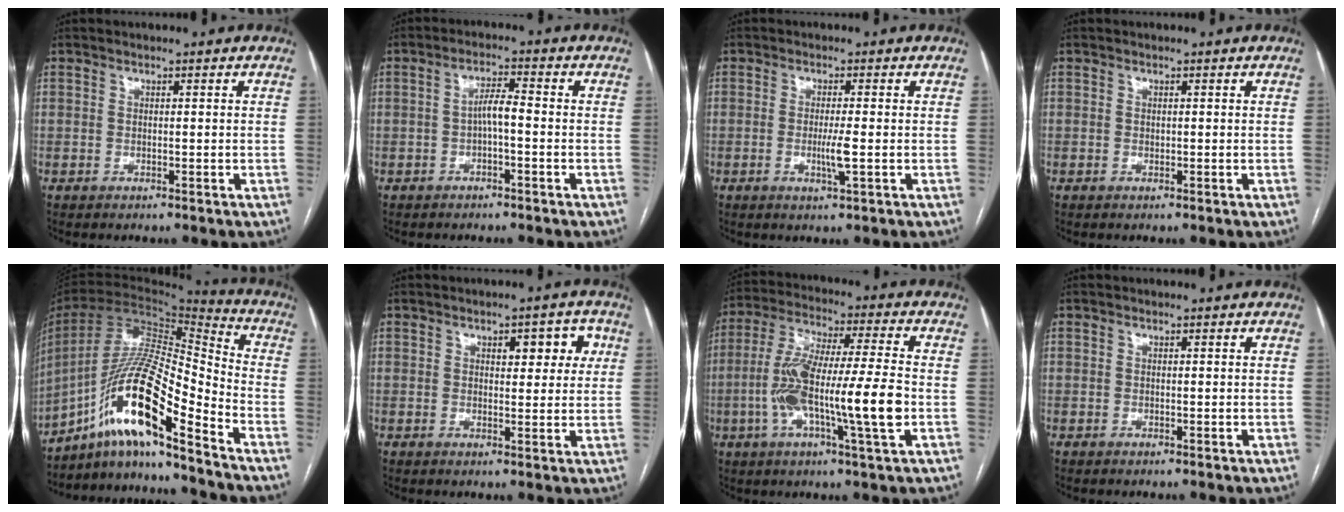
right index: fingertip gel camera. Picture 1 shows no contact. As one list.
[{"total": 3.4, "force": [-0.7, 0.6, 3.3], "torque": [-0.056, 0.011, -0.011]}, {"total": 3.3, "force": [-0.7, -0.1, 3.2], "torque": [-0.063, -0.008, -0.012]}, {"total": 0.6, "force": [0.0, 0.5, 0.4], "torque": [-0.005, 0.000, 0.000]}, {"total": 17.7, "force": [-11.3, 1.8, 13.5], "torque": [-0.267, 0.008, -0.203]}, {"total": 5.5, "force": [2.0, 2.4, 4.4], "torque": [-0.048, 0.013, 0.026]}, {"total": 16.1, "force": [-3.2, 0.9, 15.7], "torque": [-0.298, 0.003, -0.063]}, {"total": 0.0}]